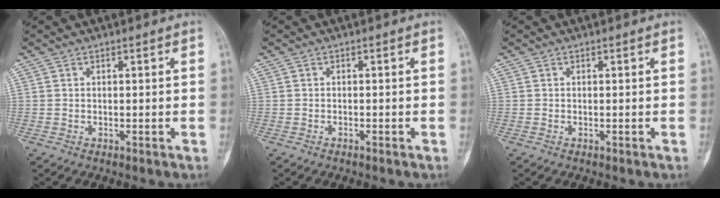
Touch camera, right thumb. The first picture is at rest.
{"total": 0.6, "force": [-0.5, 0.1, 0.3], "torque": [-0.013, 0.003, -0.007]}
{"total": 0.0}